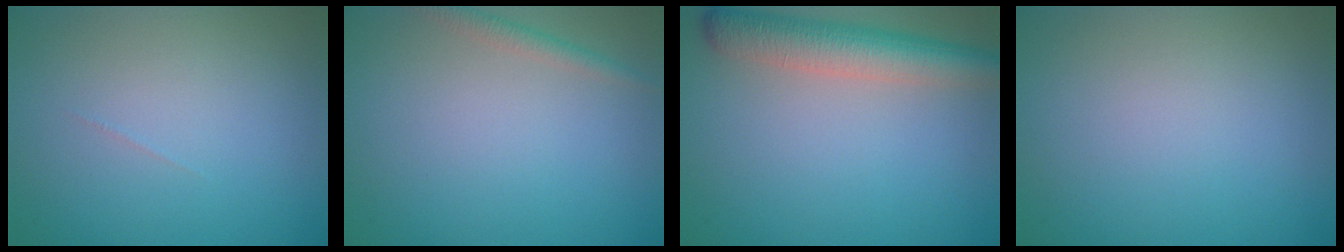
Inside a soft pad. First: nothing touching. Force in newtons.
{"total": 1.4, "press": 1.4, "slide": 0.0}
{"total": 5.4, "press": 5.4, "slide": 0.1}
{"total": 0.0}